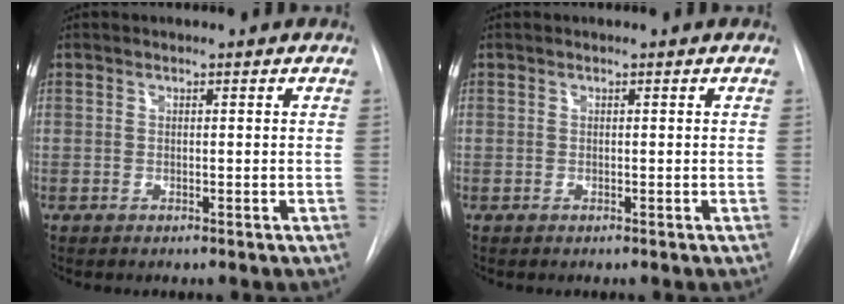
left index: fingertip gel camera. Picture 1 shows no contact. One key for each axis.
{"total": 0.0}